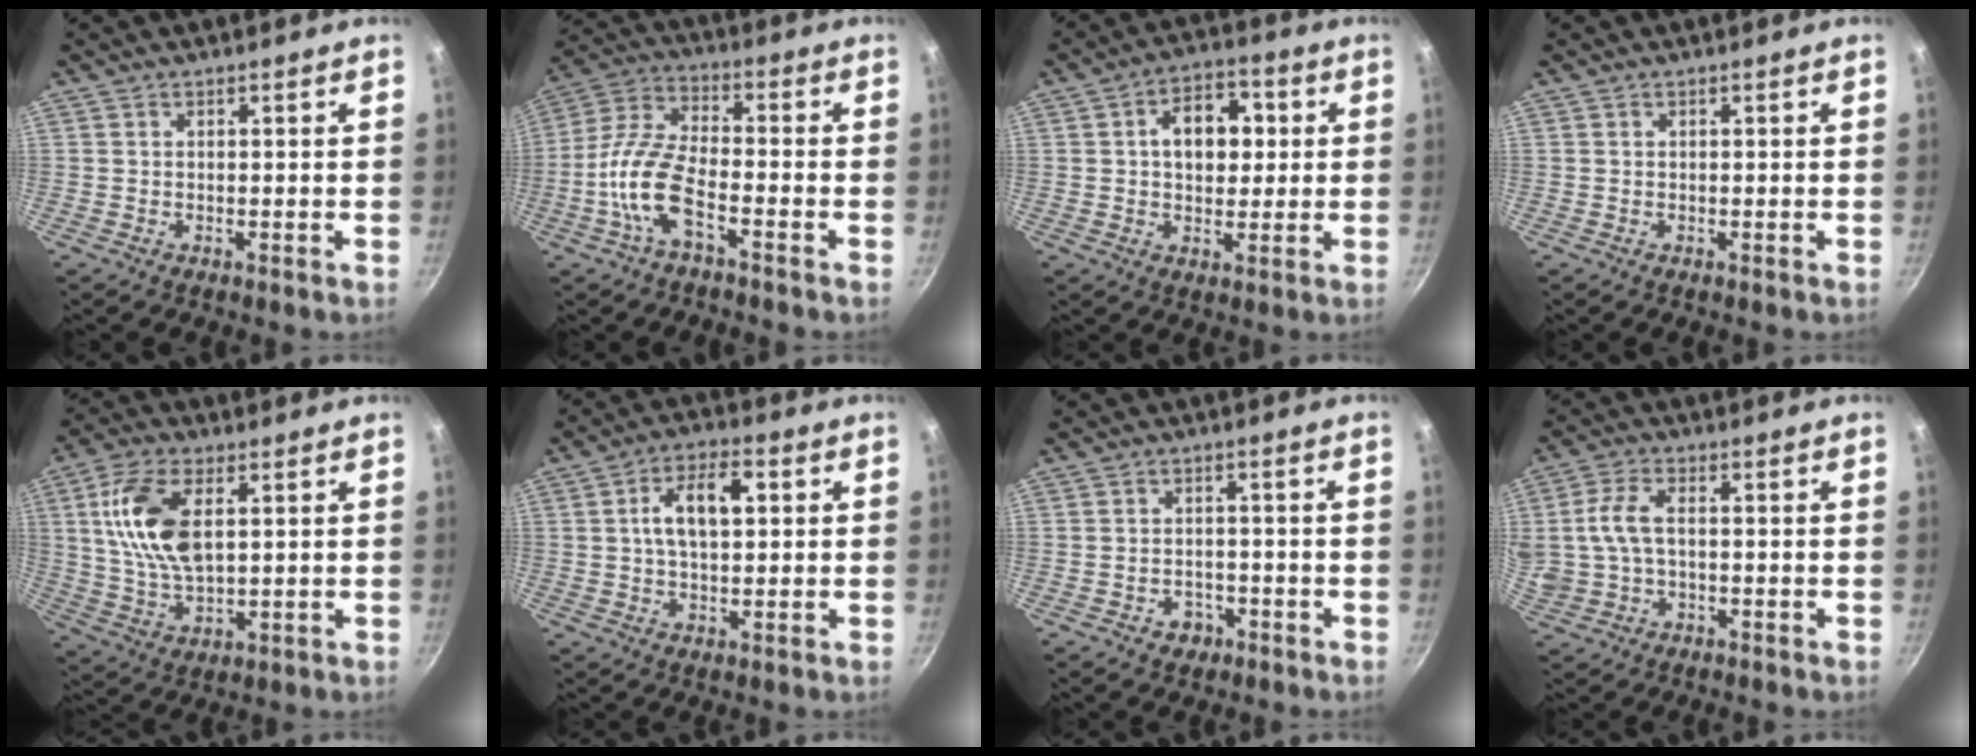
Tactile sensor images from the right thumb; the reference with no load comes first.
{"total": 11.4, "force": [-4.3, 4.8, 9.4], "torque": [-0.203, 0.039, -0.089]}
{"total": 10.1, "force": [1.7, 6.5, 7.5], "torque": [-0.083, 0.011, 0.022]}
{"total": 0.0}
{"total": 13.8, "force": [3.4, 7.0, 11.4], "torque": [-0.226, -0.005, 0.070]}
{"total": 9.3, "force": [1.7, 4.8, 7.8], "torque": [-0.130, 0.016, 0.026]}
{"total": 3.2, "force": [-1.7, 2.5, 1.1], "torque": [0.001, 0.016, -0.022]}
{"total": 8.2, "force": [0.4, 5.0, 6.5], "torque": [-0.149, 0.019, 0.011]}